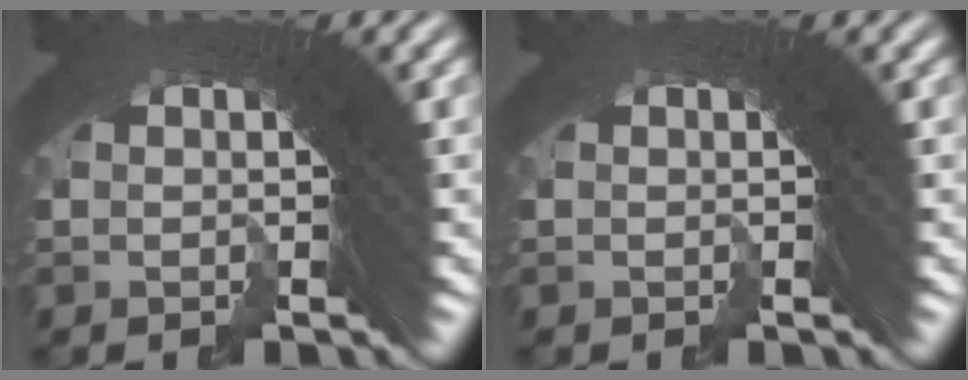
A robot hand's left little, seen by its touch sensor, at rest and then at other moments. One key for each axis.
{"total": 0.0}